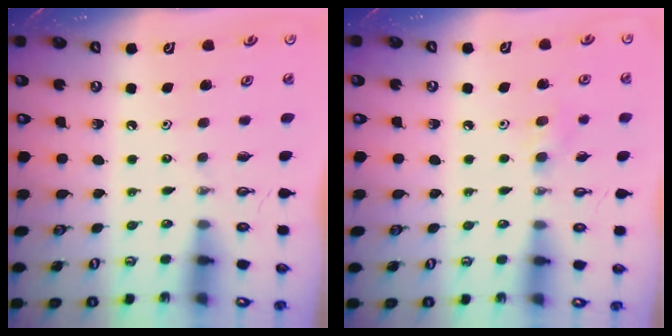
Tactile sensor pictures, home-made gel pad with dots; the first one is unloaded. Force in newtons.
{"total": 8.0, "press": 6.8, "slide": 4.1}